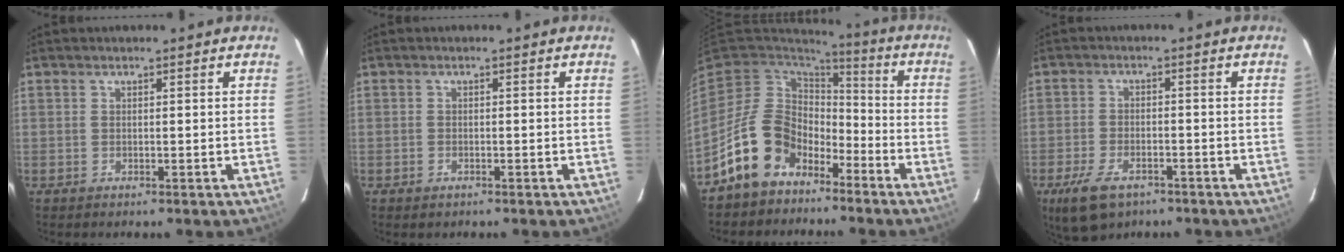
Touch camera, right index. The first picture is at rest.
{"total": 1.0, "force": [-0.6, 0.7, 0.2], "torque": [-0.003, 0.000, -0.009]}
{"total": 14.1, "force": [-9.0, 9.5, 5.3], "torque": [-0.126, 0.024, -0.148]}
{"total": 8.8, "force": [-5.6, 4.5, 5.1], "torque": [-0.128, -0.016, -0.099]}